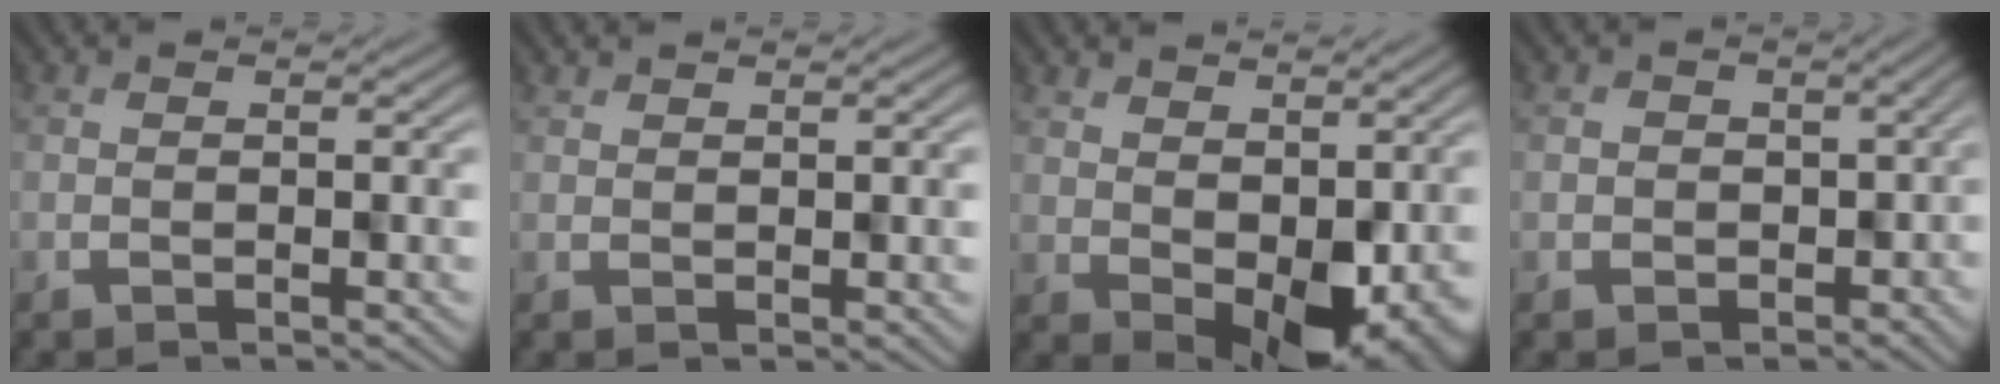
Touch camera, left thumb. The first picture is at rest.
{"total": 0.8, "force": [0.8, 0.3, 0.1], "torque": [0.000, -0.003, 0.015]}
{"total": 6.6, "force": [0.5, 3.8, 5.4], "torque": [-0.080, -0.022, 0.026]}
{"total": 3.5, "force": [-1.6, 2.7, 1.5], "torque": [-0.010, -0.023, -0.027]}